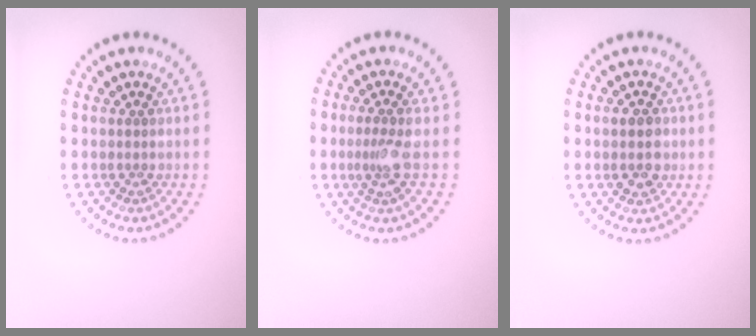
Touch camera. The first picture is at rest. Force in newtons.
{"total": 2.1, "press": 1.5, "slide": 1.4}
{"total": 2.9, "press": 2.9, "slide": 0.1}